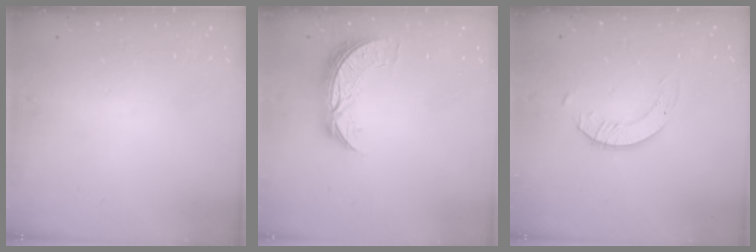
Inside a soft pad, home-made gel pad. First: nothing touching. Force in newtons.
{"total": 8.0, "press": 8.0, "slide": 0.7}
{"total": 2.1, "press": 2.1, "slide": 0.2}